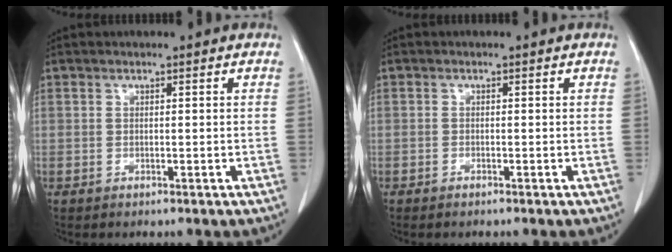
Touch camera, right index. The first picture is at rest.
{"total": 0.7, "force": [-0.6, 0.1, 0.3], "torque": [-0.011, -0.002, -0.010]}